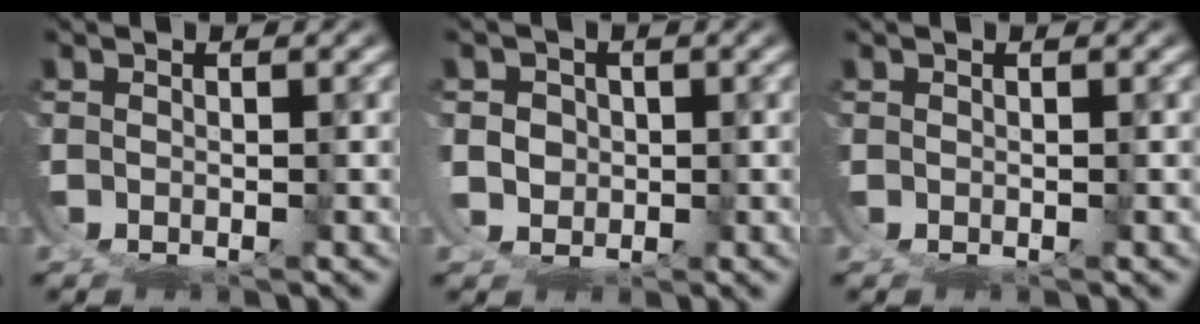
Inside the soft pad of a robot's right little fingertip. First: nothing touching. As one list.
[{"total": 2.8, "force": [0.6, 2.2, 1.6], "torque": [-0.034, -0.008, 0.016]}, {"total": 0.0}]